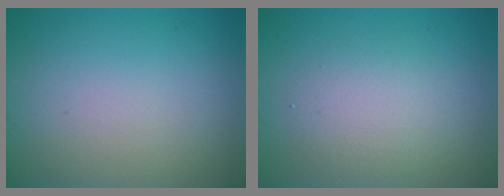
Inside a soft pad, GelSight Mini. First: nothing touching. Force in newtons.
{"total": 3.0, "press": 3.0, "slide": 0.2}